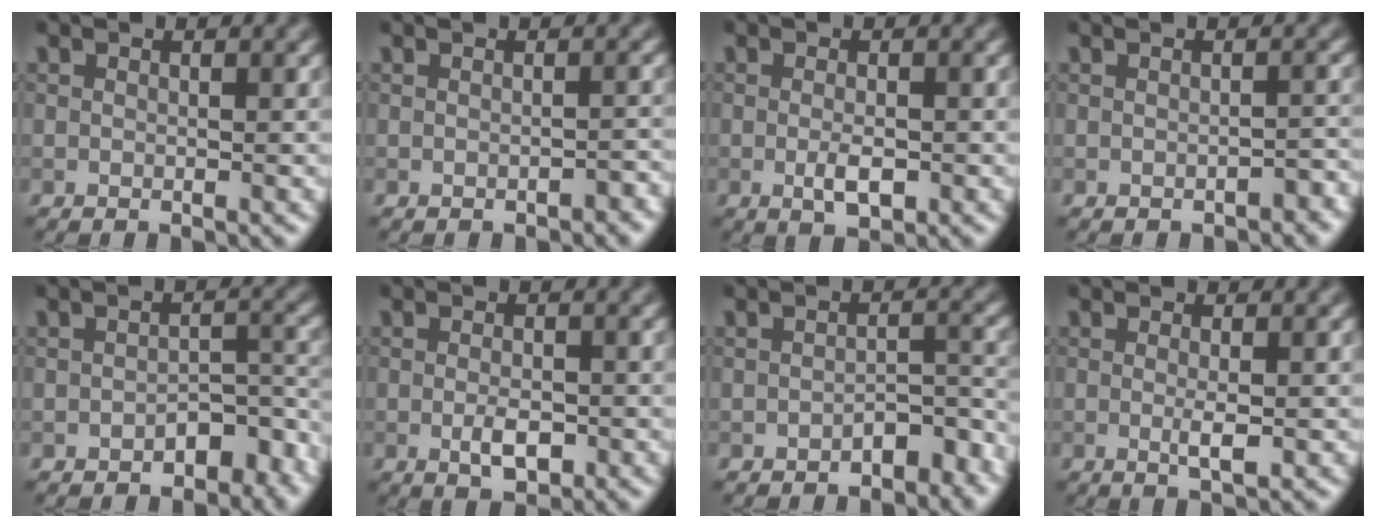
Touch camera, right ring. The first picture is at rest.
{"total": 1.0, "force": [-0.7, 0.3, 0.7], "torque": [-0.011, 0.001, -0.007]}
{"total": 2.1, "force": [-0.5, 0.8, 1.8], "torque": [-0.036, -0.004, -0.008]}
{"total": 1.4, "force": [-0.8, 0.5, 0.9], "torque": [-0.015, 0.002, -0.011]}
{"total": 4.1, "force": [-2.3, 2.3, 2.5], "torque": [-0.027, 0.003, -0.034]}
{"total": 2.3, "force": [-0.6, 1.1, 1.9], "torque": [-0.036, -0.003, -0.010]}
{"total": 3.1, "force": [-2.1, 1.5, 1.7], "torque": [-0.022, 0.008, -0.031]}
{"total": 1.6, "force": [-0.1, 0.2, 1.6], "torque": [-0.029, -0.004, -0.003]}